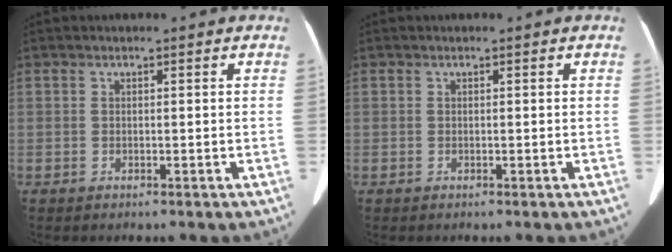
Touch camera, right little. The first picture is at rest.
{"total": 0.0}